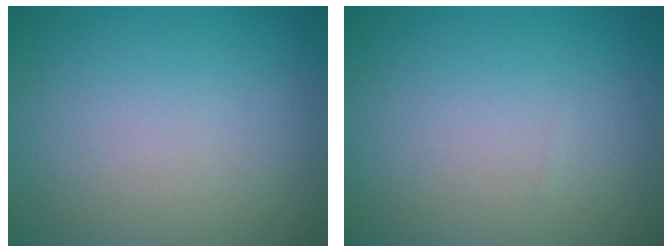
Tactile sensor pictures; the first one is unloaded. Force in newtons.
{"total": 0.0}